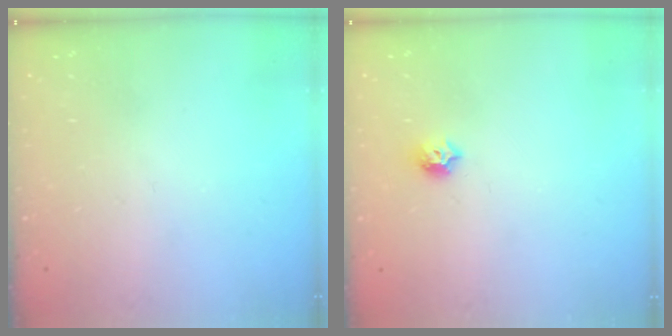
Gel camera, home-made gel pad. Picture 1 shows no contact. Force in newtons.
{"total": 6.3, "press": 6.3, "slide": 0.8}